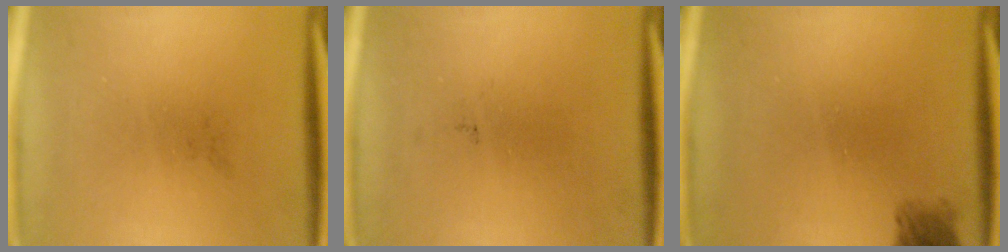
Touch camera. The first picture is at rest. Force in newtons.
{"total": 0.0}
{"total": 2.1}